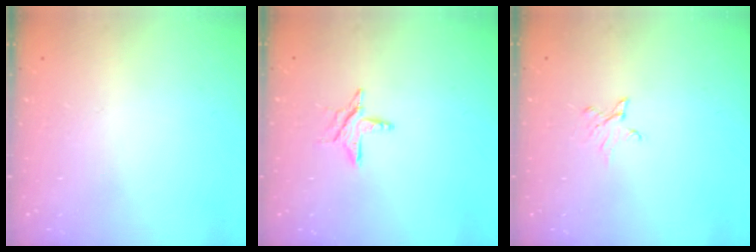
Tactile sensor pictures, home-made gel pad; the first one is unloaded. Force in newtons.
{"total": 6.7, "press": 6.7, "slide": 0.5}
{"total": 3.4, "press": 3.4, "slide": 0.4}